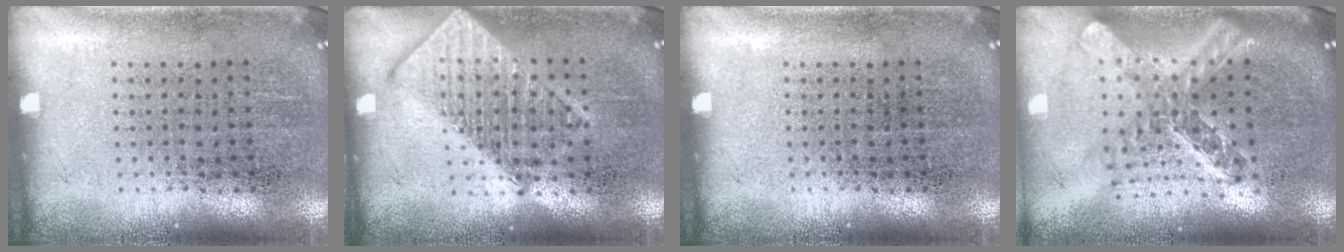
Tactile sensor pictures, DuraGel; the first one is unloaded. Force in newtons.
{"total": 2.7, "press": 2.7, "slide": 0.3}
{"total": 0.0}
{"total": 2.3, "press": 1.8, "slide": 1.5}